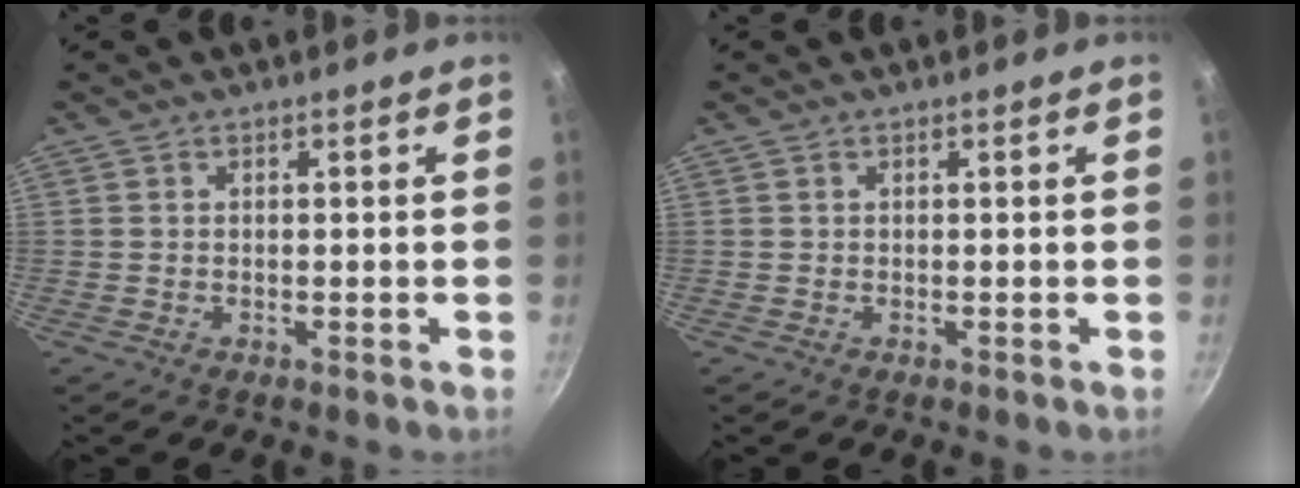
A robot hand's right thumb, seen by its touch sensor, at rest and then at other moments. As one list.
[{"total": 0.0}]